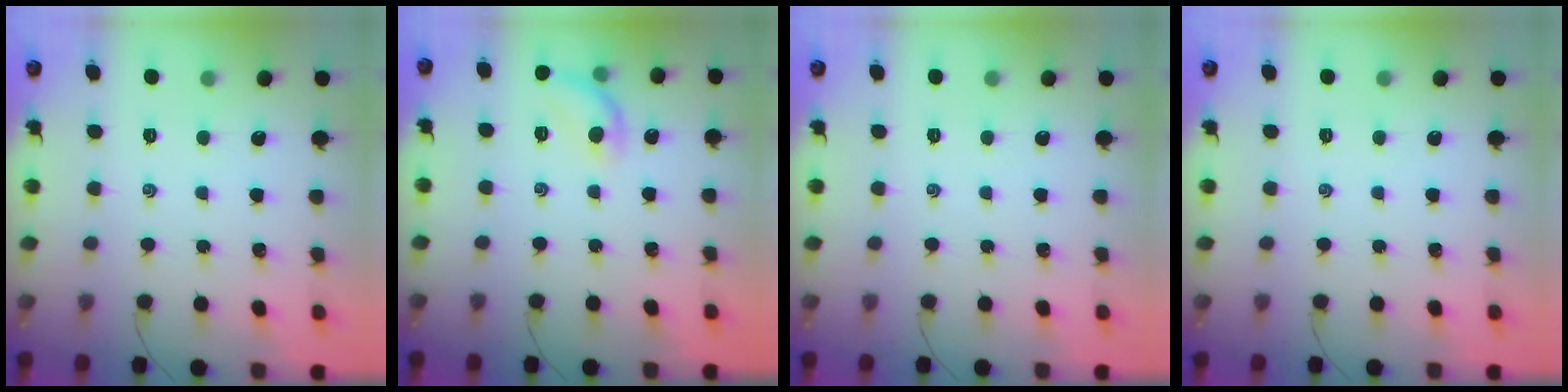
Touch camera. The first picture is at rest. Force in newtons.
{"total": 9.7, "press": 9.6, "slide": 1.3}
{"total": 0.0}
{"total": 0.0}